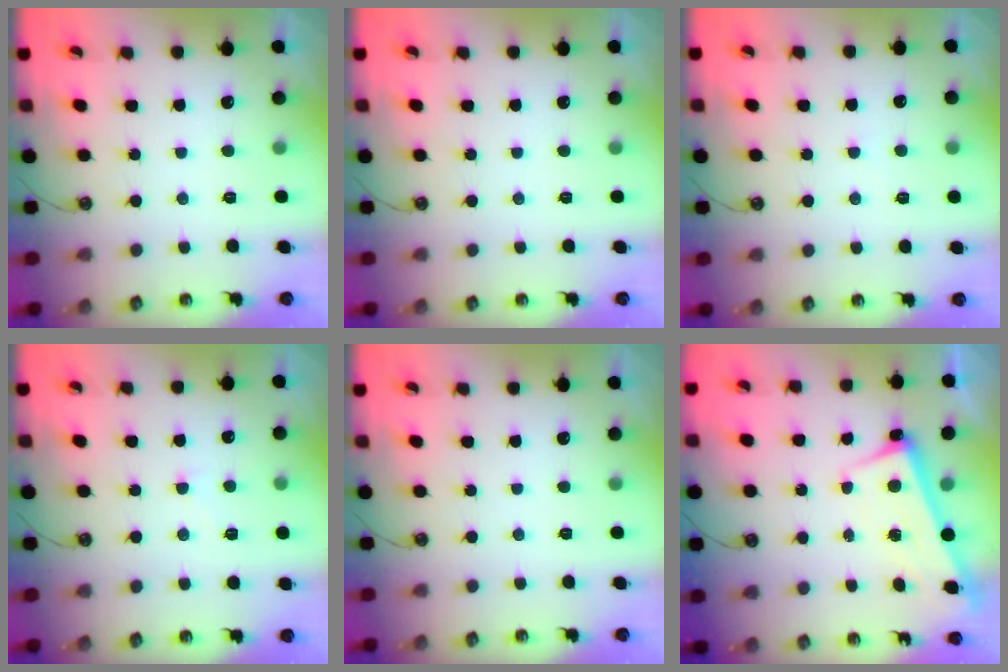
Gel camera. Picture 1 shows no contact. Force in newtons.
{"total": 0.0}
{"total": 2.5, "press": 2.5, "slide": 0.3}
{"total": 4.1, "press": 4.0, "slide": 0.8}
{"total": 0.0}
{"total": 2.9, "press": 2.8, "slide": 0.4}